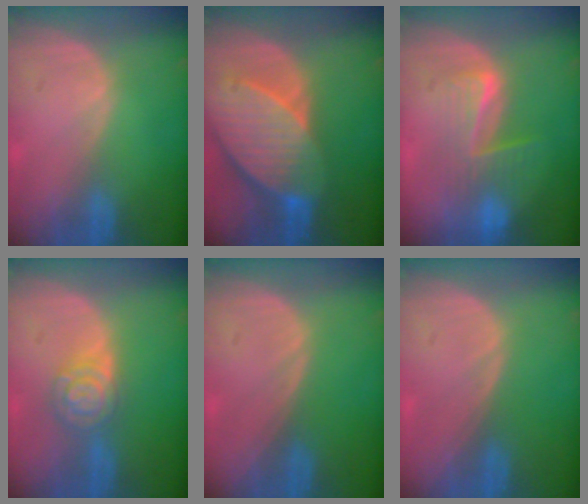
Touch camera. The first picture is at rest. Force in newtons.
{"total": 10.7, "press": 9.4, "slide": 5.0}
{"total": 6.7, "press": 6.5, "slide": 1.4}
{"total": 5.4, "press": 5.3, "slide": 0.4}
{"total": 0.0}
{"total": 0.0}